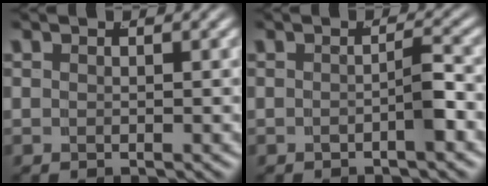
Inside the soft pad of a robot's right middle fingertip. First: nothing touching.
{"total": 1.7, "force": [-0.9, -0.2, 1.4], "torque": [-0.011, 0.006, -0.019]}